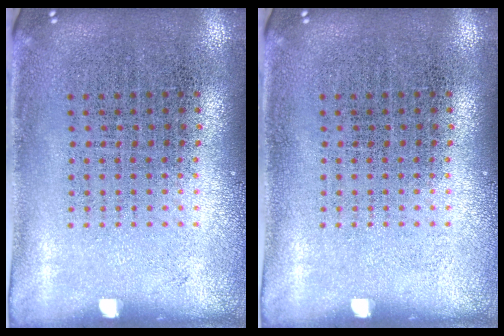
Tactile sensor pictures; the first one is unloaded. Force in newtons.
{"total": 0.0}